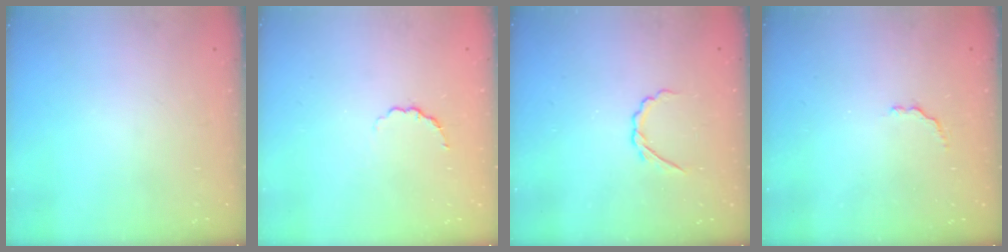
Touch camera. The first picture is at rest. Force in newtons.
{"total": 3.0, "press": 2.9, "slide": 1.0}
{"total": 2.6, "press": 2.5, "slide": 0.8}
{"total": 2.6, "press": 2.5, "slide": 0.9}